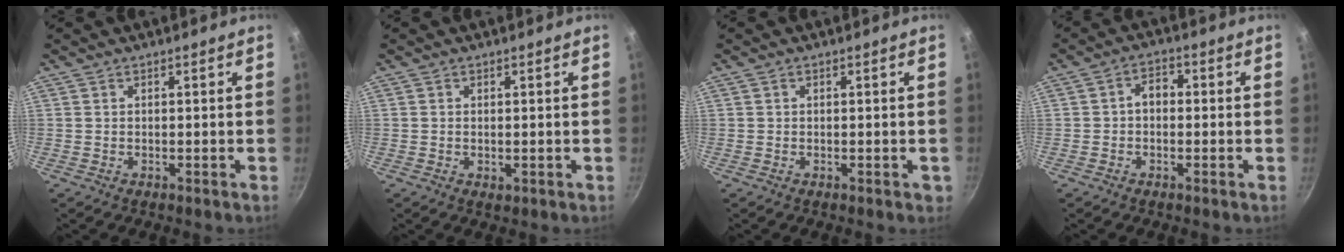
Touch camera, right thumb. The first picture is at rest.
{"total": 0.9, "force": [0.1, 0.6, 0.7], "torque": [-0.009, -0.002, 0.001]}
{"total": 1.3, "force": [-0.2, 1.0, 0.9], "torque": [-0.002, 0.003, -0.001]}
{"total": 3.5, "force": [-0.3, 2.6, 2.3], "torque": [-0.024, 0.014, -0.013]}